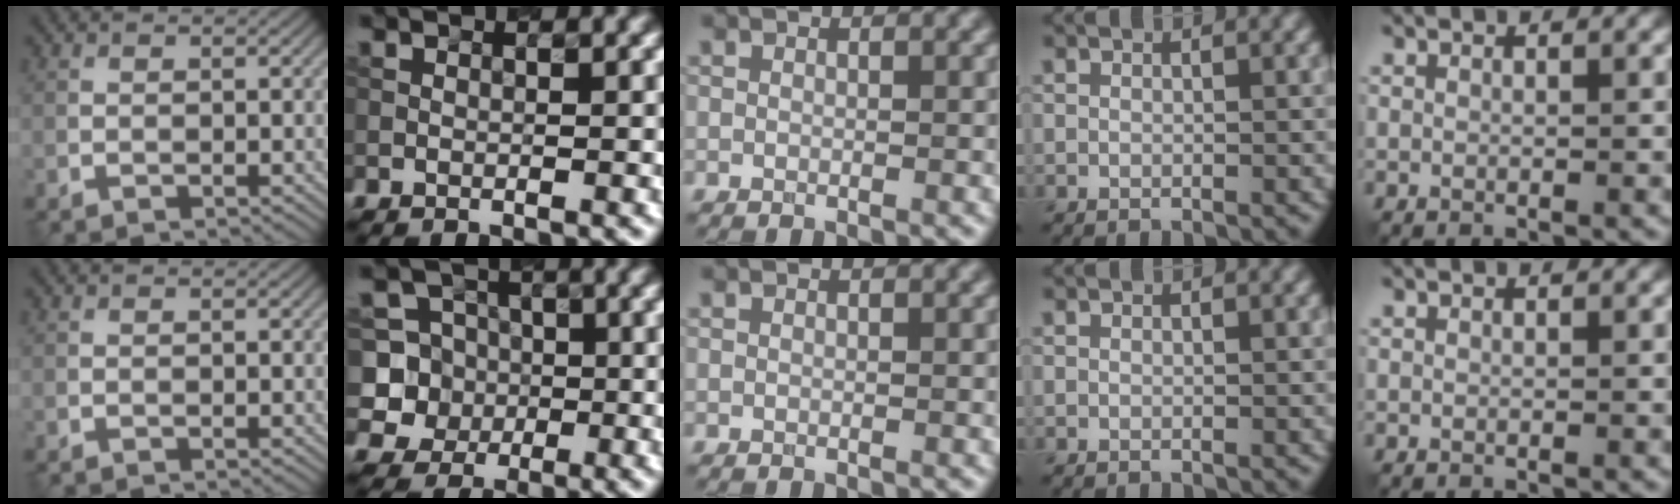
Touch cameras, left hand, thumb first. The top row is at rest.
{"index": {"total": 6.3, "force": [-0.9, 6.1, 1.4], "torque": [-0.031, 0.024, -0.041]}}